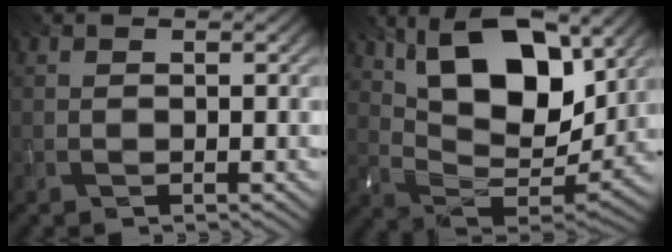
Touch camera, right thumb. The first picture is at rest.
{"total": 15.9, "force": [7.3, 7.7, 11.8], "torque": [-0.205, -0.003, 0.127]}